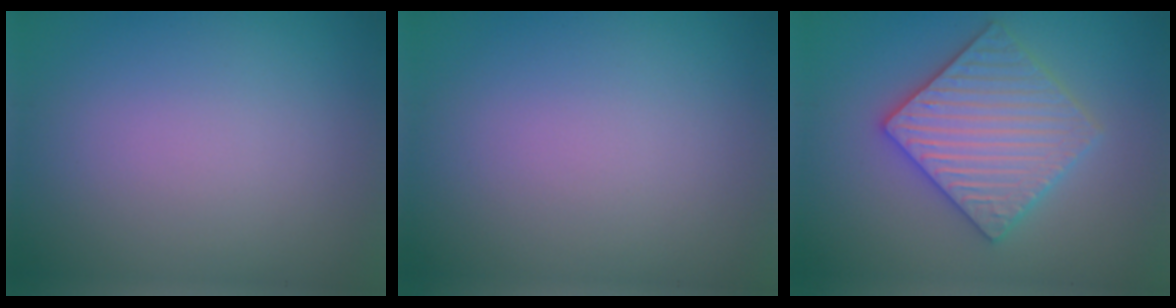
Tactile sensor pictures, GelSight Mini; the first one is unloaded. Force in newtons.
{"total": 0.0}
{"total": 5.9, "press": 5.8, "slide": 1.0}